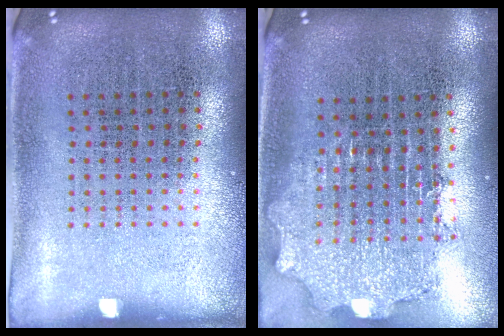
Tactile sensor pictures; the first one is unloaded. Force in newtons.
{"total": 2.1, "press": 1.6, "slide": 1.4}